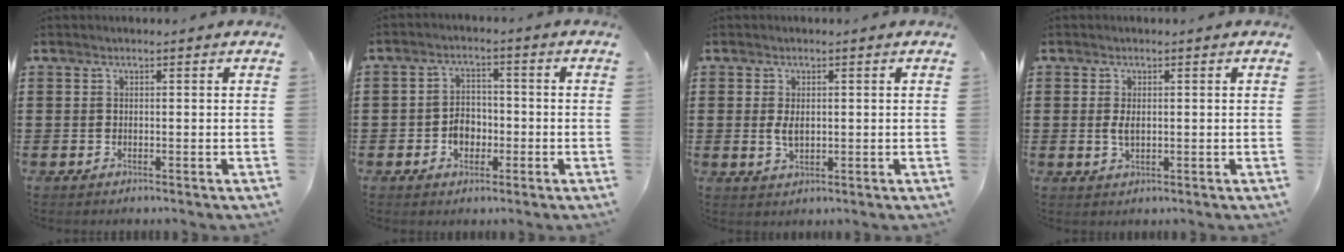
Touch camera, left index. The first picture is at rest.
{"total": 4.1, "force": [-1.4, 3.0, 2.4], "torque": [-0.043, 0.003, -0.031]}
{"total": 2.8, "force": [0.1, 1.5, 2.3], "torque": [-0.055, 0.002, -0.002]}
{"total": 2.0, "force": [0.0, 0.9, 1.8], "torque": [-0.045, -0.001, -0.004]}